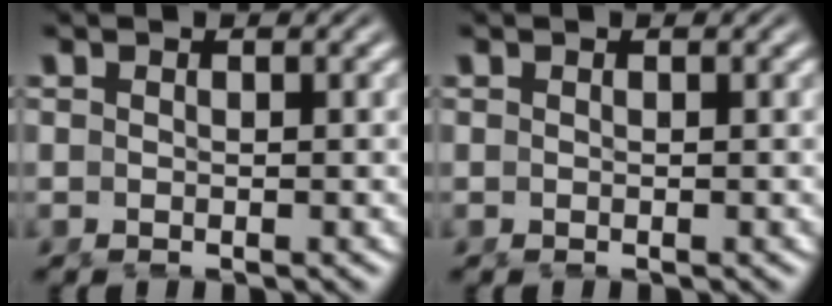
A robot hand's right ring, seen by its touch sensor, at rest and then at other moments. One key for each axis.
{"total": 0.0}